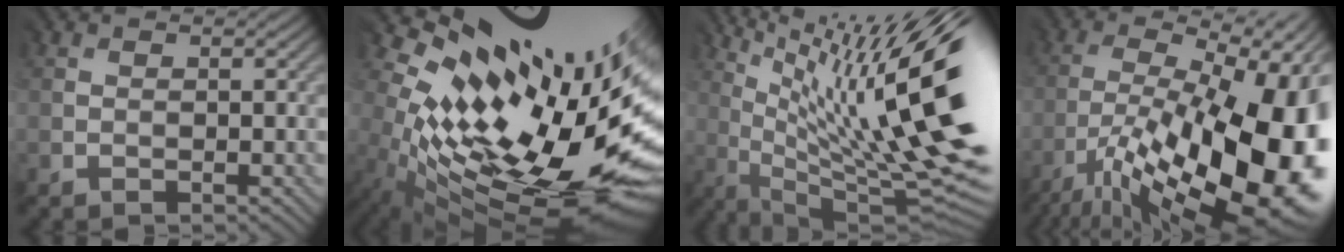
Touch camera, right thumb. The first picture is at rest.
{"total": 17.3, "force": [3.6, 7.7, 15.1], "torque": [-0.235, -0.030, 0.079]}
{"total": 20.0, "force": [6.6, 4.8, 18.3], "torque": [-0.272, 0.015, 0.120]}
{"total": 20.0, "force": [-7.1, 7.7, 17.1], "torque": [-0.260, -0.019, -0.110]}